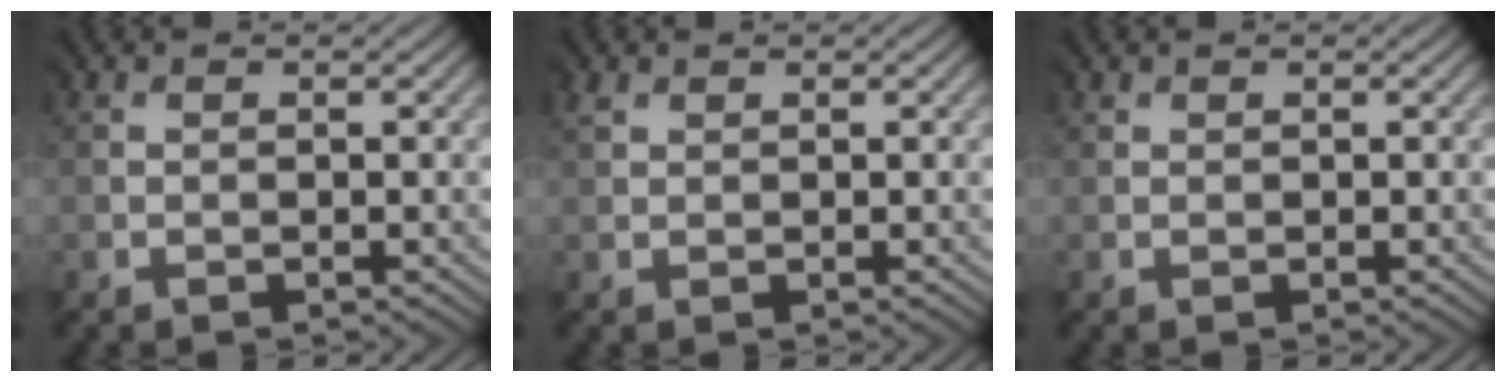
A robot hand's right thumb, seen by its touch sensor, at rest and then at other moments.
{"total": 2.2, "force": [1.6, 1.3, 0.8], "torque": [-0.023, 0.003, 0.029]}
{"total": 0.7, "force": [0.6, 0.3, 0.0], "torque": [0.000, -0.001, 0.012]}